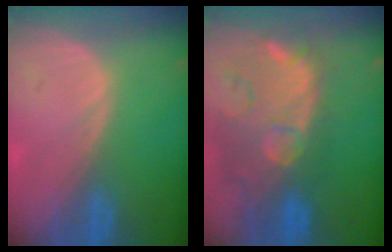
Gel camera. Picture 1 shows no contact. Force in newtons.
{"total": 12.9, "press": 11.3, "slide": 6.2}